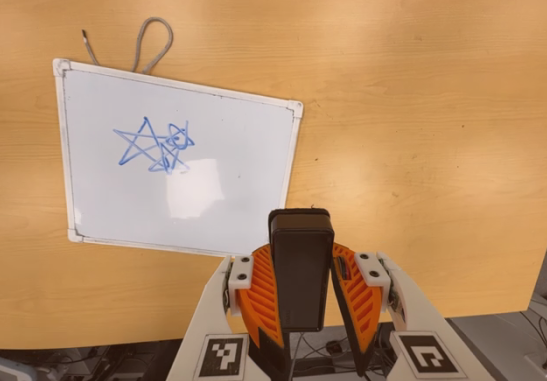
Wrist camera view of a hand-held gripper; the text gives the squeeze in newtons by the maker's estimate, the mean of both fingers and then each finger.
{"total": 9.8, "left": 8.2, "right": 11.4}